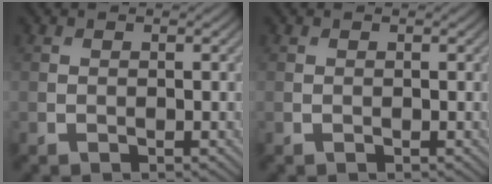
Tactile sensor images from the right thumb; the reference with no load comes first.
{"total": 0.0}